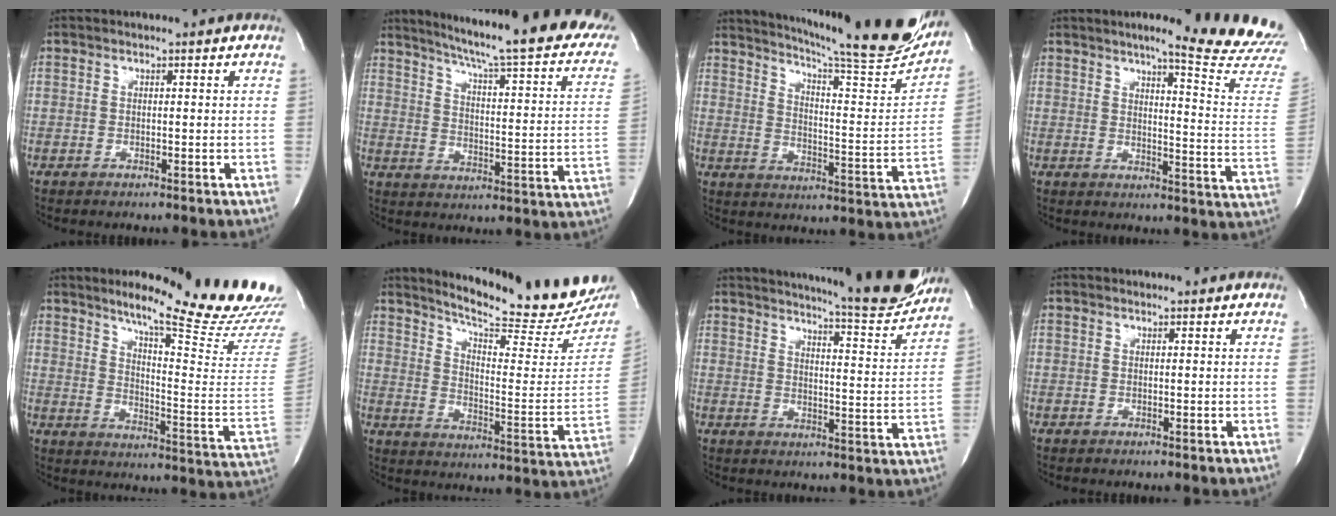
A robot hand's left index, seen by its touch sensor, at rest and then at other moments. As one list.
[{"total": 26.1, "force": [20.7, 2.3, 15.8], "torque": [-0.229, -0.034, 0.256]}, {"total": 24.7, "force": [22.0, 1.4, 11.1], "torque": [-0.176, -0.071, 0.283]}, {"total": 17.2, "force": [15.5, -1.2, 7.4], "torque": [-0.094, -0.112, 0.170]}, {"total": 23.2, "force": [19.3, -0.2, 13.0], "torque": [-0.192, -0.101, 0.244]}, {"total": 21.1, "force": [19.7, 0.2, 7.5], "torque": [-0.118, -0.098, 0.257]}, {"total": 19.4, "force": [18.0, 0.6, 7.3], "torque": [-0.109, -0.067, 0.223]}, {"total": 2.0, "force": [1.9, 0.4, 0.2], "torque": [-0.014, 0.011, 0.020]}]